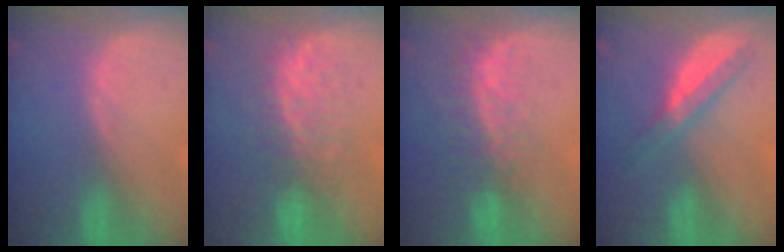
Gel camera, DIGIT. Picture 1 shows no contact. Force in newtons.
{"total": 7.4, "press": 7.2, "slide": 1.6}
{"total": 8.3, "press": 6.9, "slide": 4.6}
{"total": 5.8, "press": 5.2, "slide": 2.5}